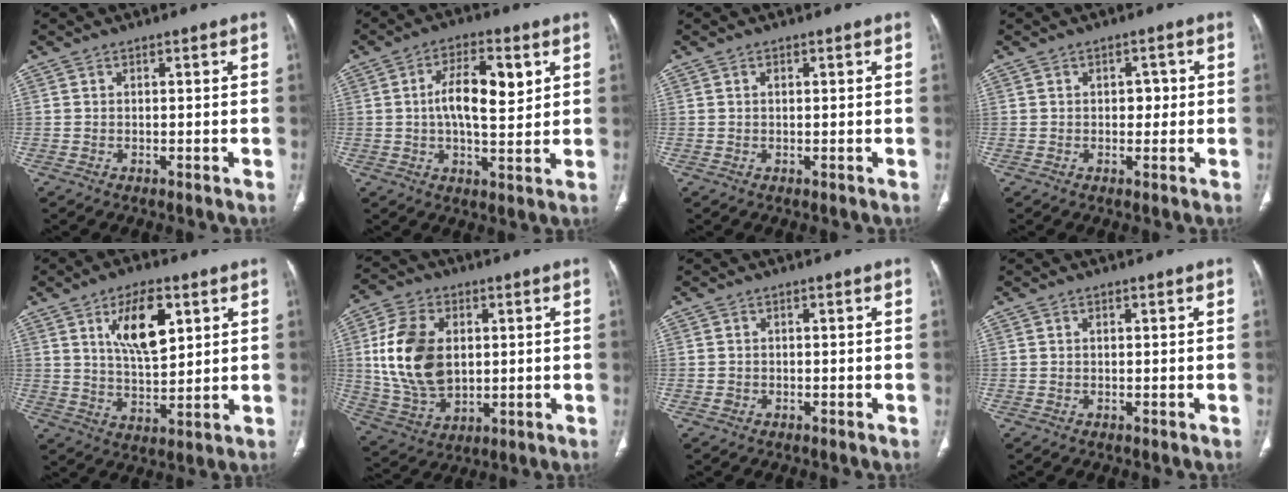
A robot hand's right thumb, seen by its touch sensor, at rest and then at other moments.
{"total": 10.5, "force": [2.4, 4.4, 9.3], "torque": [-0.141, -0.003, 0.035]}
{"total": 0.6, "force": [0.3, 0.3, 0.5], "torque": [-0.009, 0.000, 0.003]}
{"total": 2.5, "force": [0.2, 1.8, 1.7], "torque": [-0.007, 0.003, -0.001]}
{"total": 12.0, "force": [4.9, 5.5, 9.5], "torque": [-0.139, -0.024, 0.091]}
{"total": 16.4, "force": [2.2, 10.9, 12.1], "torque": [-0.219, -0.008, 0.052]}
{"total": 0.7, "force": [-0.3, 0.6, 0.2], "torque": [-0.001, 0.003, -0.005]}
{"total": 0.0}